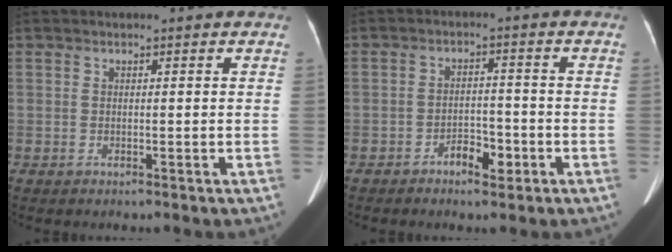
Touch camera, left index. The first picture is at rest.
{"total": 3.8, "force": [-2.3, 1.8, 2.5], "torque": [-0.039, 0.009, -0.036]}